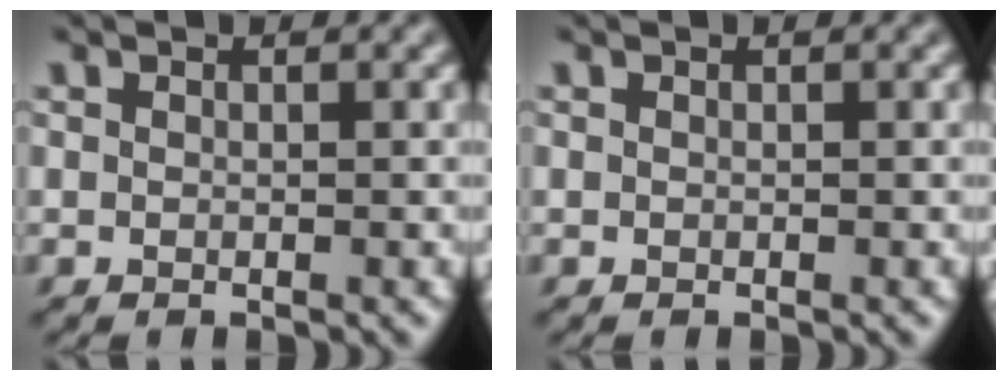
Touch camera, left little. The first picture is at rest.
{"total": 0.0}